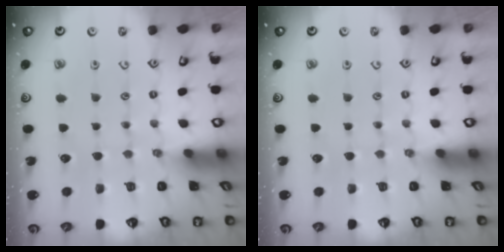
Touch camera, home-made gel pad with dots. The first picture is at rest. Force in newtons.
{"total": 0.0}